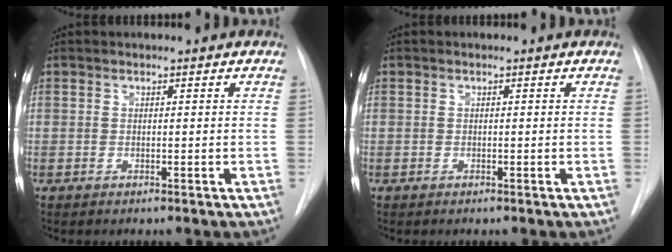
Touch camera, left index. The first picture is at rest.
{"total": 0.0}